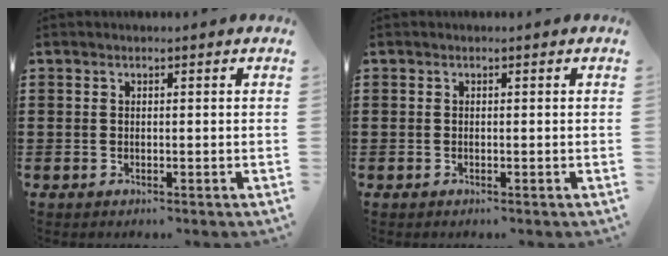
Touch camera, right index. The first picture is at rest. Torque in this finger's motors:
{"motor_torque": [1.45, 0.69, 0.03, 0.01]}